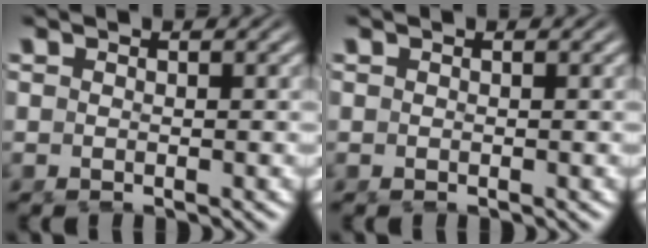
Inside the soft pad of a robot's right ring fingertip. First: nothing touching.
{"total": 0.0}